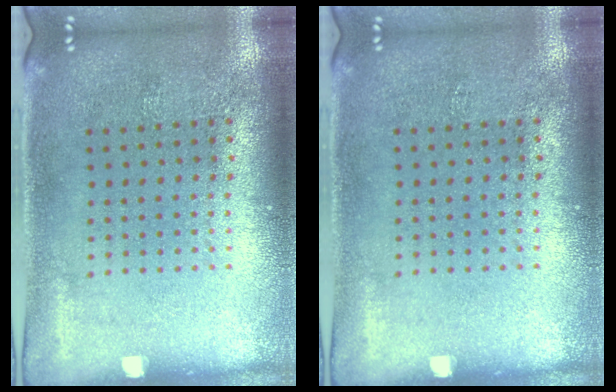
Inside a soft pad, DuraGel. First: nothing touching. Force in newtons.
{"total": 0.0}